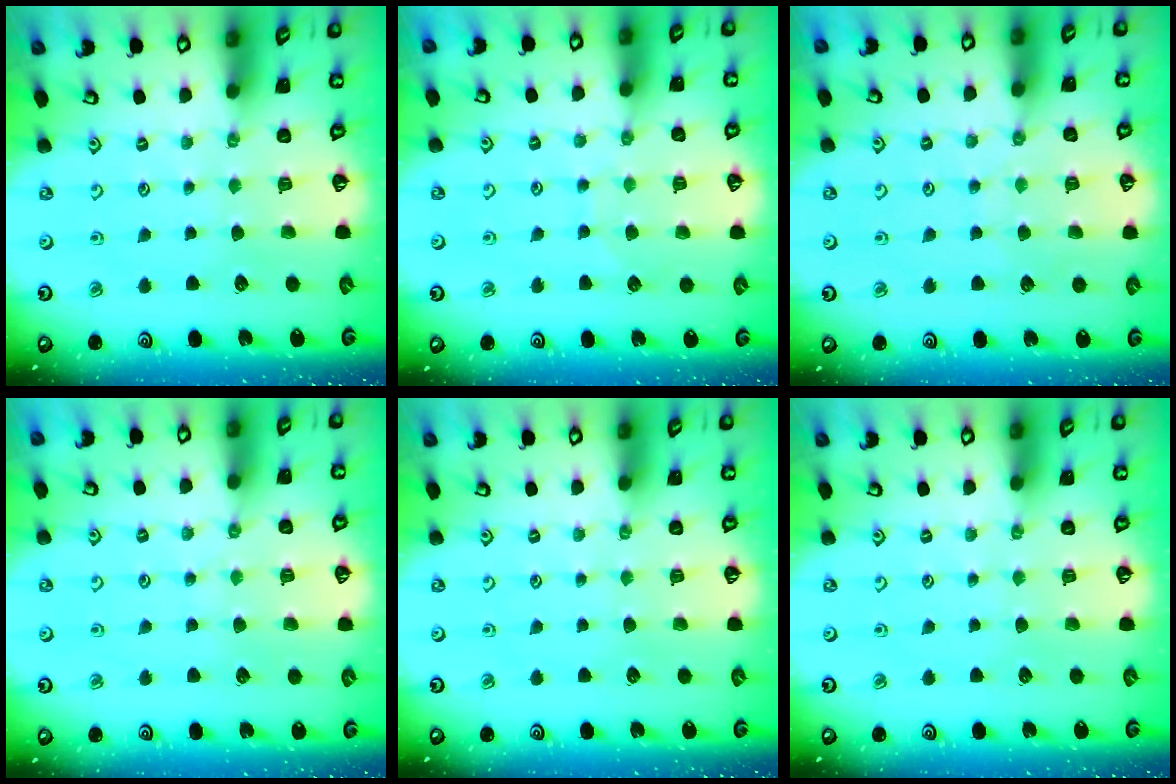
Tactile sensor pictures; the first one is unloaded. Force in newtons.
{"total": 6.2, "press": 6.2, "slide": 0.5}
{"total": 4.7, "press": 4.7, "slide": 0.6}
{"total": 2.7, "press": 2.7, "slide": 0.5}
{"total": 0.0}
{"total": 0.0}